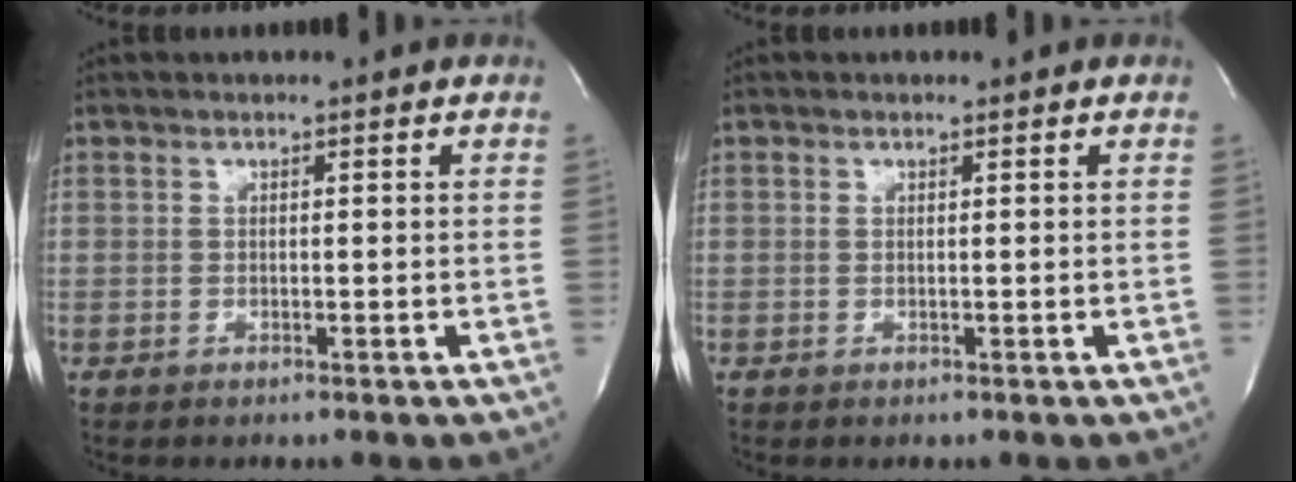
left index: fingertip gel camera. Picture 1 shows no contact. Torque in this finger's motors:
{"motor_torque": [-0.07, 0.07, -0.01, 0.00]}